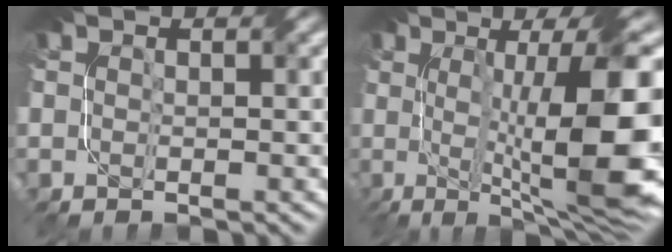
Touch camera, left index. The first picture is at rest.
{"total": 14.2, "force": [0.1, 3.1, 13.8], "torque": [-0.182, 0.000, 0.010]}